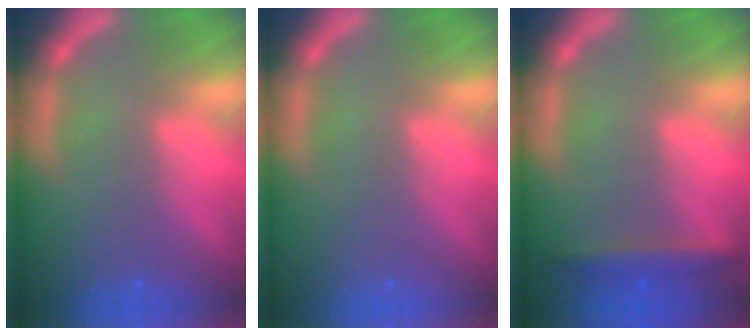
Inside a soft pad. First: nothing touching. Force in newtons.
{"total": 0.0}
{"total": 2.9}